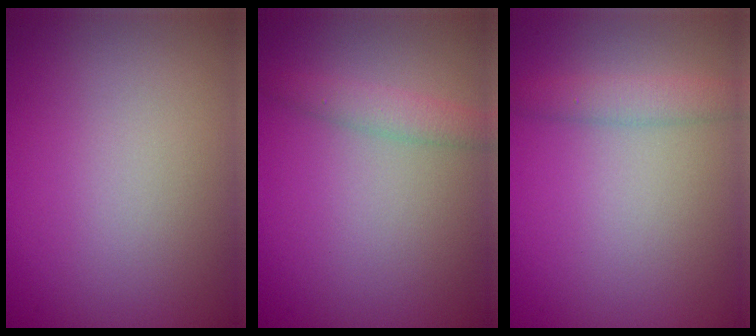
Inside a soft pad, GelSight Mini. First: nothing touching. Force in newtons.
{"total": 1.9, "press": 1.9, "slide": 0.1}
{"total": 2.2, "press": 2.2, "slide": 0.1}